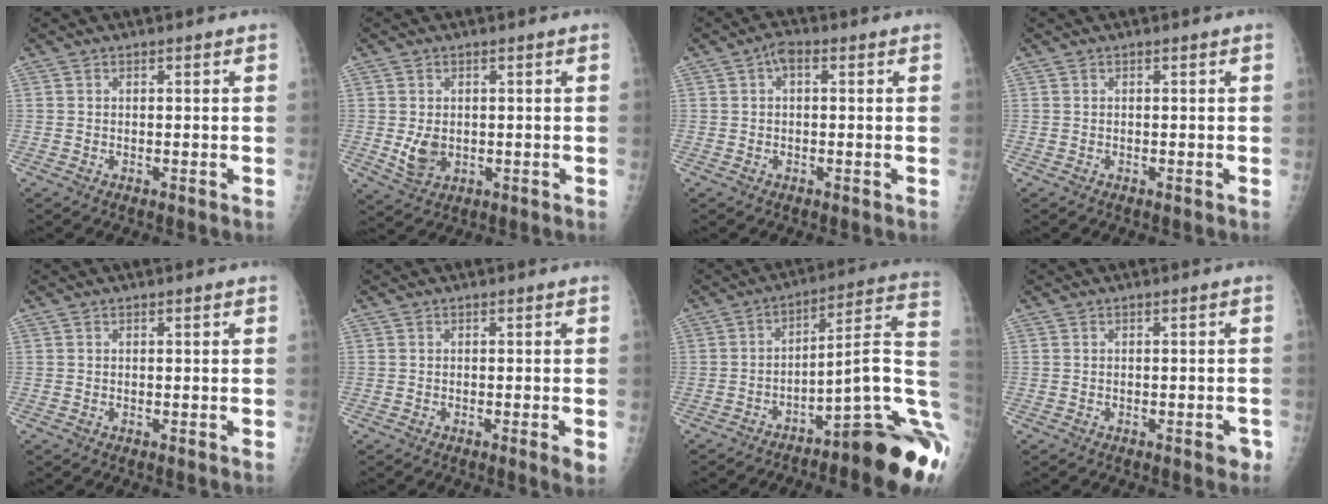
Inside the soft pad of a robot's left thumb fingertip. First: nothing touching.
{"total": 4.3, "force": [-0.2, 3.1, 2.9], "torque": [-0.046, -0.009, 0.007]}
{"total": 2.6, "force": [0.6, 1.4, 2.1], "torque": [-0.032, 0.008, 0.005]}
{"total": 0.0}
{"total": 0.0}
{"total": 2.3, "force": [-0.6, 0.2, 2.2], "torque": [-0.034, -0.007, -0.011]}
{"total": 23.9, "force": [-9.9, 4.7, 21.3], "torque": [-0.172, 0.081, -0.130]}
{"total": 2.1, "force": [-1.1, 1.0, 1.6], "torque": [-0.012, 0.009, -0.011]}